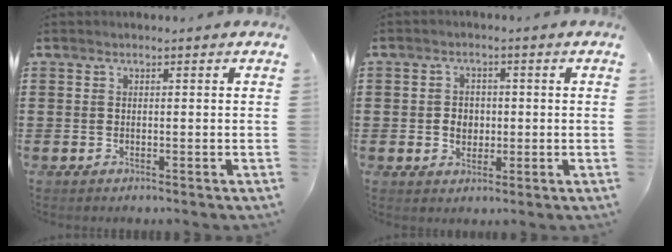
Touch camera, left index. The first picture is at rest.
{"total": 2.8, "force": [-0.4, 2.4, 1.4], "torque": [-0.027, 0.002, -0.013]}